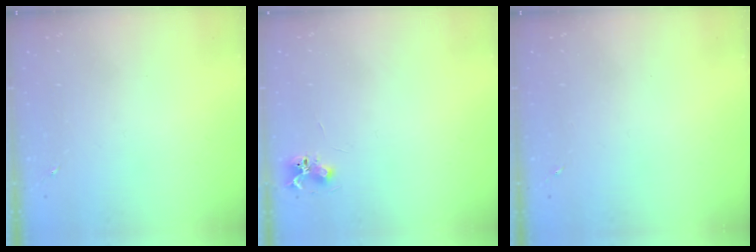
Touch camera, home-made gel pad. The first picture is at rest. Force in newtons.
{"total": 6.5, "press": 6.5, "slide": 0.8}
{"total": 0.0}